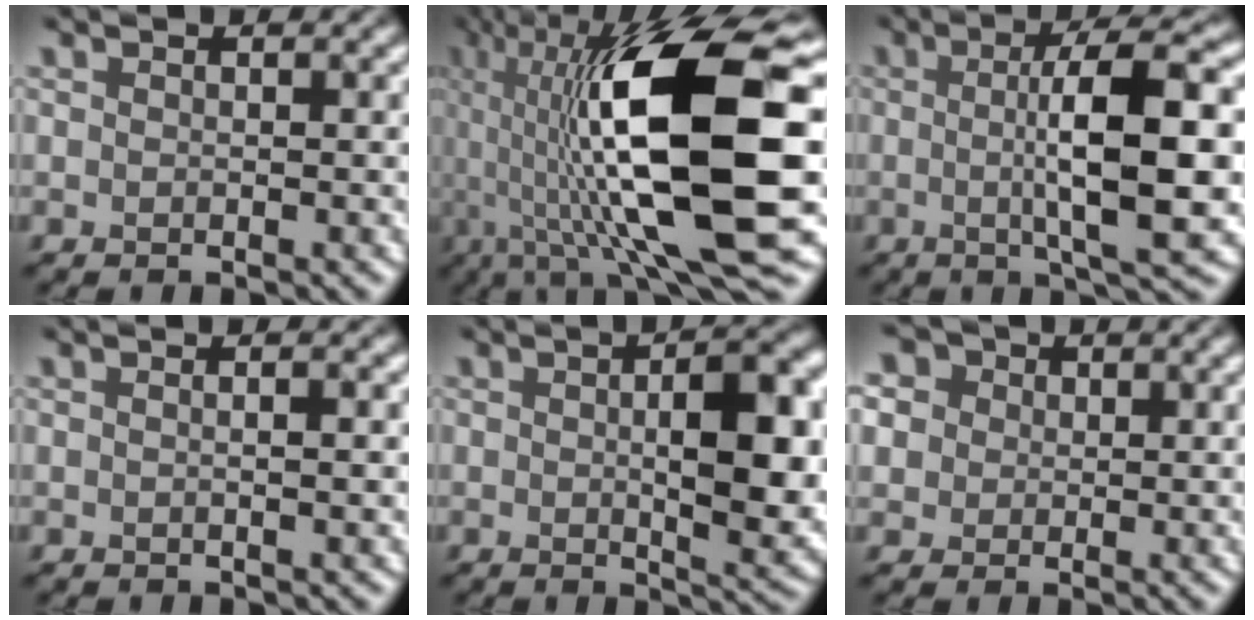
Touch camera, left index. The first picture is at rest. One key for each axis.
{"total": 17.6, "fx": 0.4, "fy": 5.6, "fz": 16.7, "tx": -0.293, "ty": 0.023, "tz": 0.002}
{"total": 10.2, "fx": 0.0, "fy": 2.4, "fz": 9.9, "tx": -0.132, "ty": 0.004, "tz": -0.002}
{"total": 2.3, "fx": 0.4, "fy": 0.9, "fz": 2.1, "tx": -0.012, "ty": 0.002, "tz": -0.012}
{"total": 8.6, "fx": 0.6, "fy": 2.8, "fz": 8.1, "tx": -0.107, "ty": 0.002, "tz": 0.010}
{"total": 9.1, "fx": 4.3, "fy": 6.8, "fz": 4.2, "tx": -0.084, "ty": 0.034, "tz": 0.043}